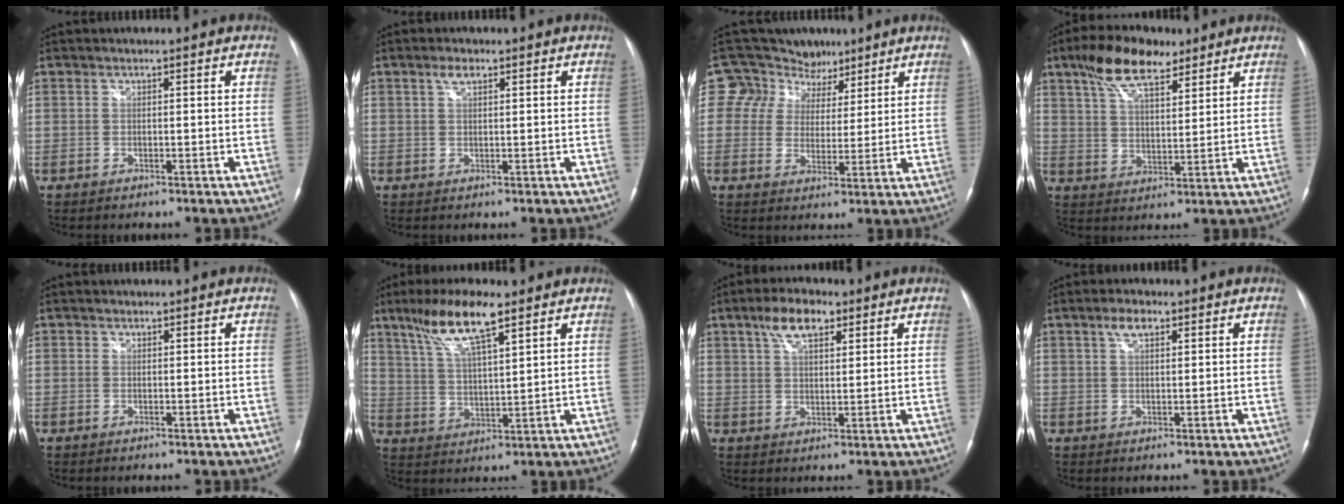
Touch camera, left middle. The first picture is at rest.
{"total": 1.5, "force": [0.9, 0.6, 1.0], "torque": [-0.023, 0.006, 0.018]}
{"total": 8.5, "force": [6.2, 5.8, 0.1], "torque": [-0.006, 0.010, 0.087]}
{"total": 10.8, "force": [7.4, 4.1, 6.8], "torque": [-0.131, 0.018, 0.135]}
{"total": 0.5, "force": [0.2, 0.5, 0.0], "torque": [0.003, 0.001, 0.002]}
{"total": 10.3, "force": [6.8, 1.7, 7.6], "torque": [-0.152, 0.012, 0.128]}
{"total": 6.6, "force": [3.9, 2.7, 4.6], "torque": [-0.090, 0.017, 0.069]}
{"total": 3.0, "force": [1.7, 1.4, 2.1], "torque": [-0.045, 0.009, 0.034]}